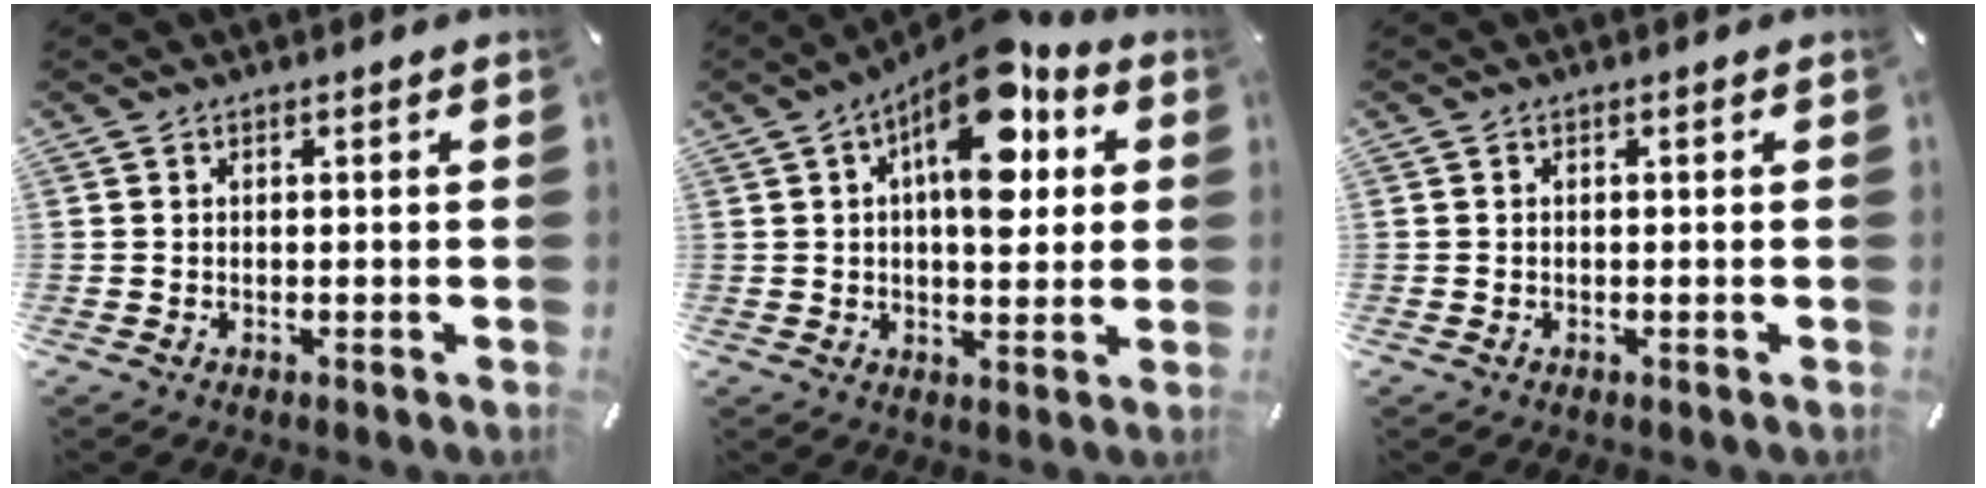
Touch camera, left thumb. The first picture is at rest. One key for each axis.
{"total": 15.2, "fx": 6.3, "fy": 6.9, "fz": 12.0, "tx": -0.175, "ty": -0.032, "tz": 0.106}
{"total": 0.0}